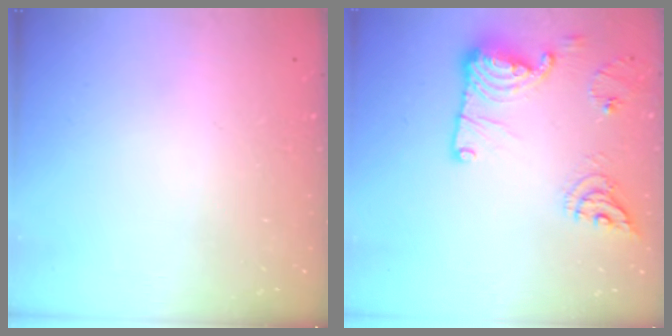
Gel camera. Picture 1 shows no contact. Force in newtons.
{"total": 19.0, "press": 18.6, "slide": 4.0}